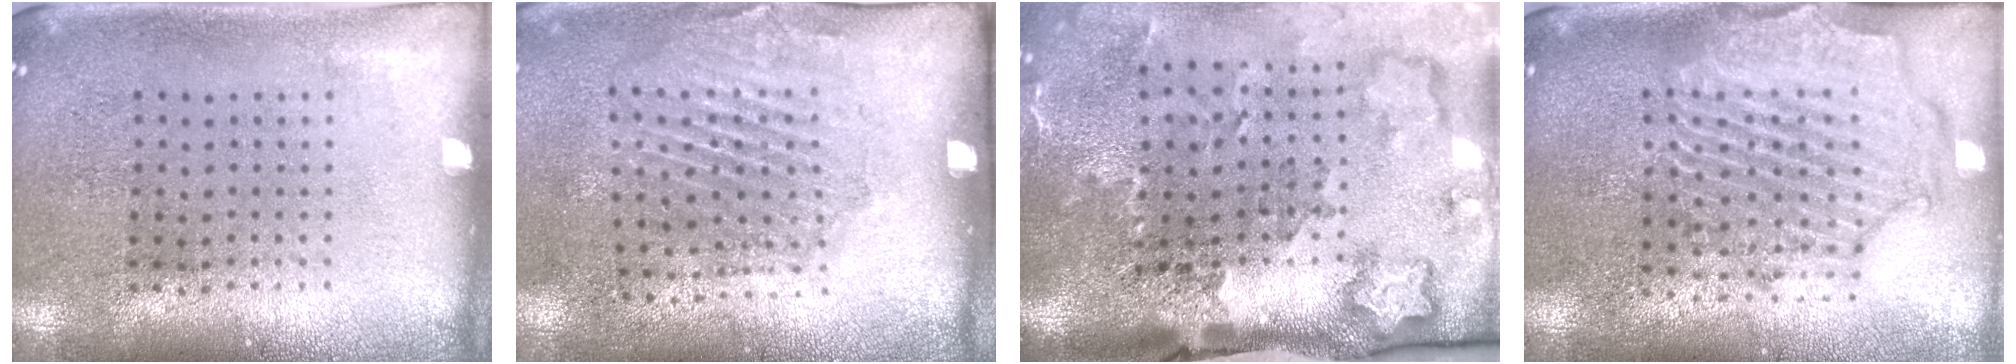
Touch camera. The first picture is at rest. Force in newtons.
{"total": 1.9, "press": 1.2, "slide": 1.5}
{"total": 3.4, "press": 2.2, "slide": 2.7}
{"total": 2.3, "press": 2.2, "slide": 0.8}